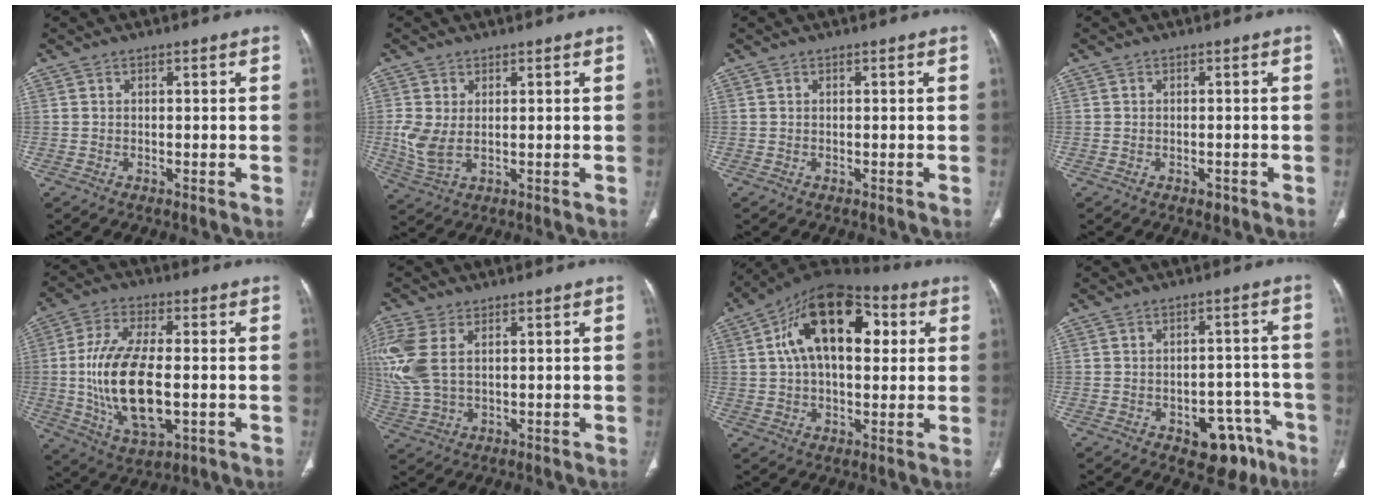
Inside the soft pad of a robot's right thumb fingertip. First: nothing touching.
{"total": 5.2, "force": [0.5, 3.0, 4.2], "torque": [-0.102, -0.006, 0.020]}
{"total": 0.0}
{"total": 1.1, "force": [-0.7, 0.7, 0.5], "torque": [-0.001, 0.003, -0.006]}
{"total": 17.0, "force": [-1.5, 8.0, 14.9], "torque": [-0.286, -0.001, -0.019]}
{"total": 10.9, "force": [3.0, 6.3, 8.3], "torque": [-0.229, 0.006, 0.069]}
{"total": 19.5, "force": [5.0, 10.9, 15.3], "torque": [-0.222, 0.020, 0.070]}
{"total": 10.4, "force": [-5.7, 6.3, 6.0], "torque": [-0.034, 0.047, -0.065]}